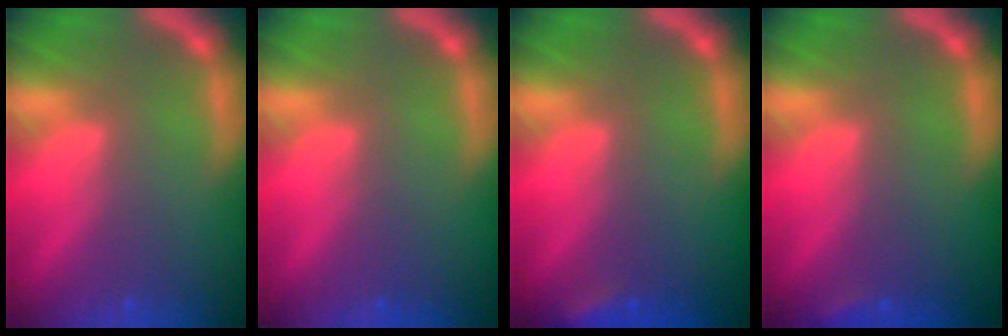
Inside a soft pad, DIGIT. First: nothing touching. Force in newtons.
{"total": 0.0}
{"total": 1.9}
{"total": 0.9}